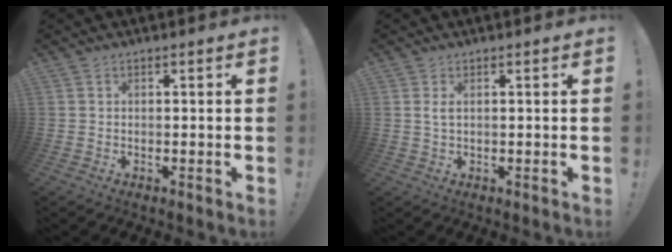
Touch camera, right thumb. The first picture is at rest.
{"total": 2.0, "force": [0.8, 0.3, 1.9], "torque": [-0.031, -0.001, 0.012]}